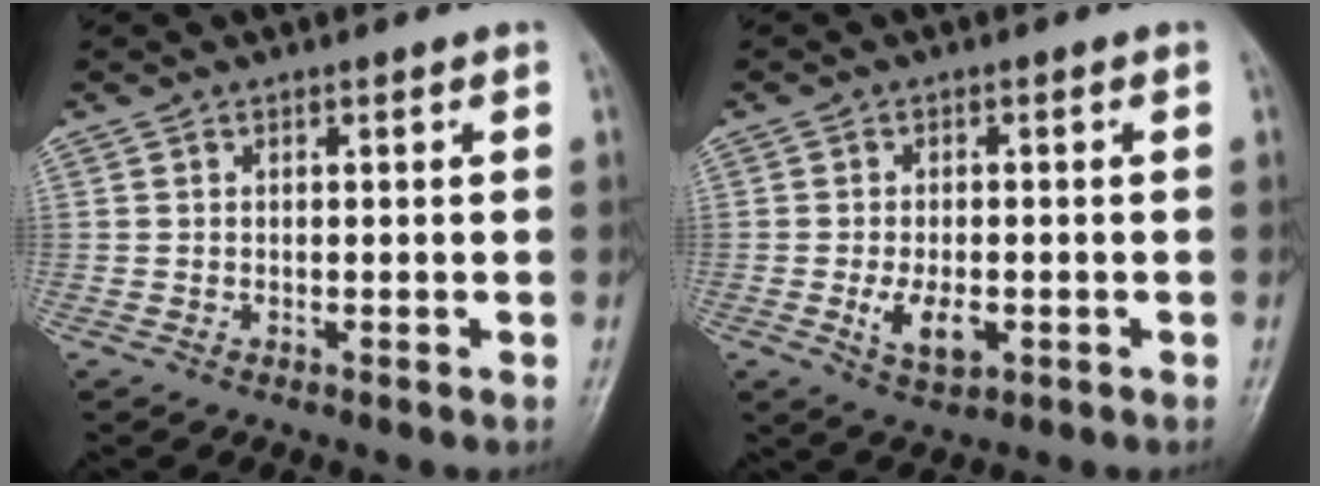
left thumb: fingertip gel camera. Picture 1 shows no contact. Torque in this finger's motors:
{"motor_torque": [-0.32, 0.35, 0.69, 0.13, 0.04]}